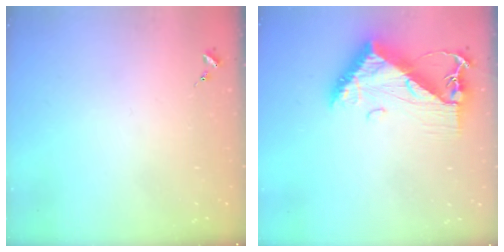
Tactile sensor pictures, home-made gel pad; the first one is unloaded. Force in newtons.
{"total": 10.2, "press": 10.2, "slide": 1.0}